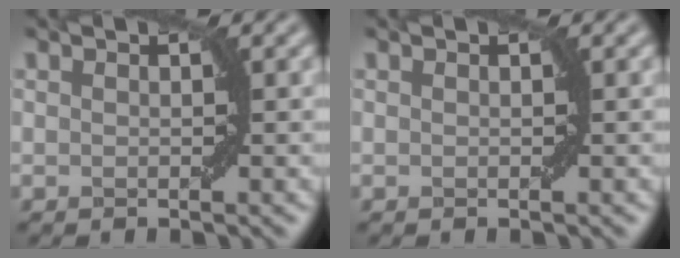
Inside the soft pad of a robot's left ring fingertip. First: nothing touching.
{"total": 0.0}